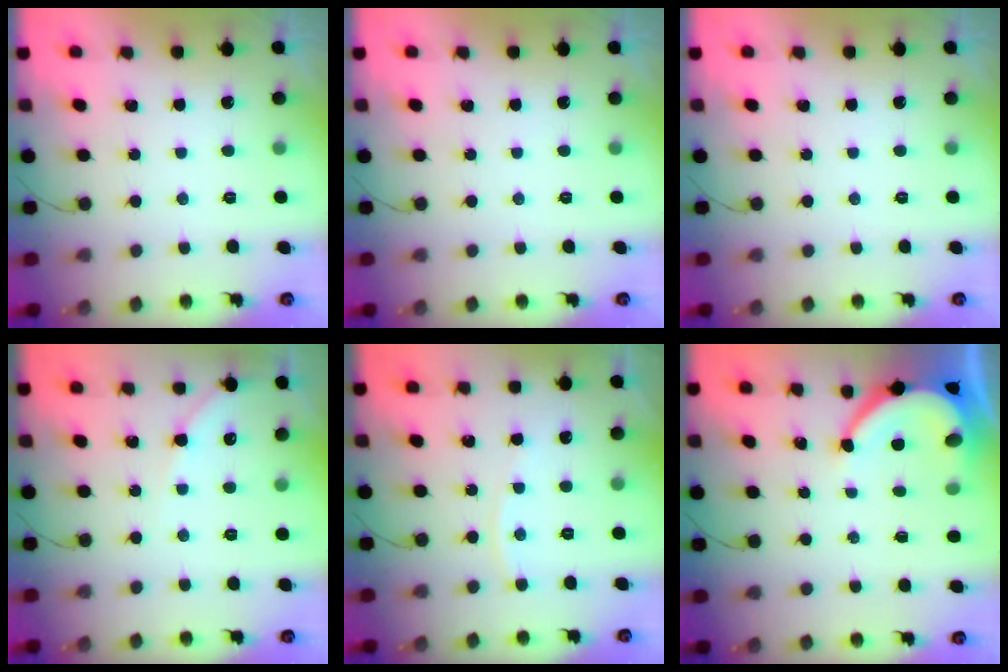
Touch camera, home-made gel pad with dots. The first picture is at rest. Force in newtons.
{"total": 0.0}
{"total": 0.0}
{"total": 5.5, "press": 5.5, "slide": 0.6}
{"total": 2.8, "press": 2.8, "slide": 0.4}
{"total": 7.3, "press": 7.2, "slide": 1.3}